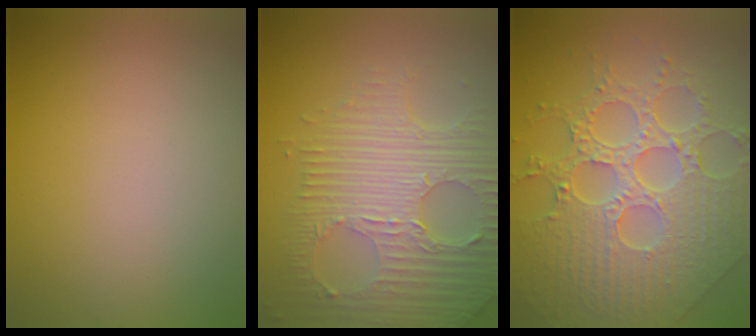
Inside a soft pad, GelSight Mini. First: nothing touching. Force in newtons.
{"total": 7.4, "press": 5.1, "slide": 5.4}
{"total": 8.7, "press": 6.3, "slide": 5.9}